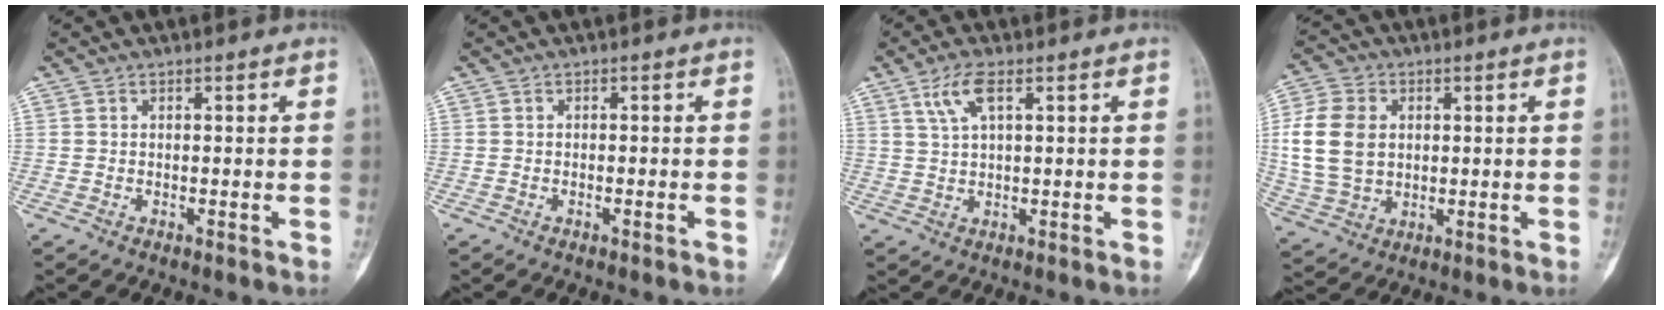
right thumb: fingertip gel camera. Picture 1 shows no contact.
{"total": 0.6, "force": [-0.3, 0.0, 0.6], "torque": [-0.014, 0.006, -0.002]}
{"total": 5.1, "force": [2.4, 1.6, 4.2], "torque": [-0.091, 0.002, 0.055]}
{"total": 12.1, "force": [1.6, 9.0, 7.8], "torque": [-0.154, 0.001, 0.036]}